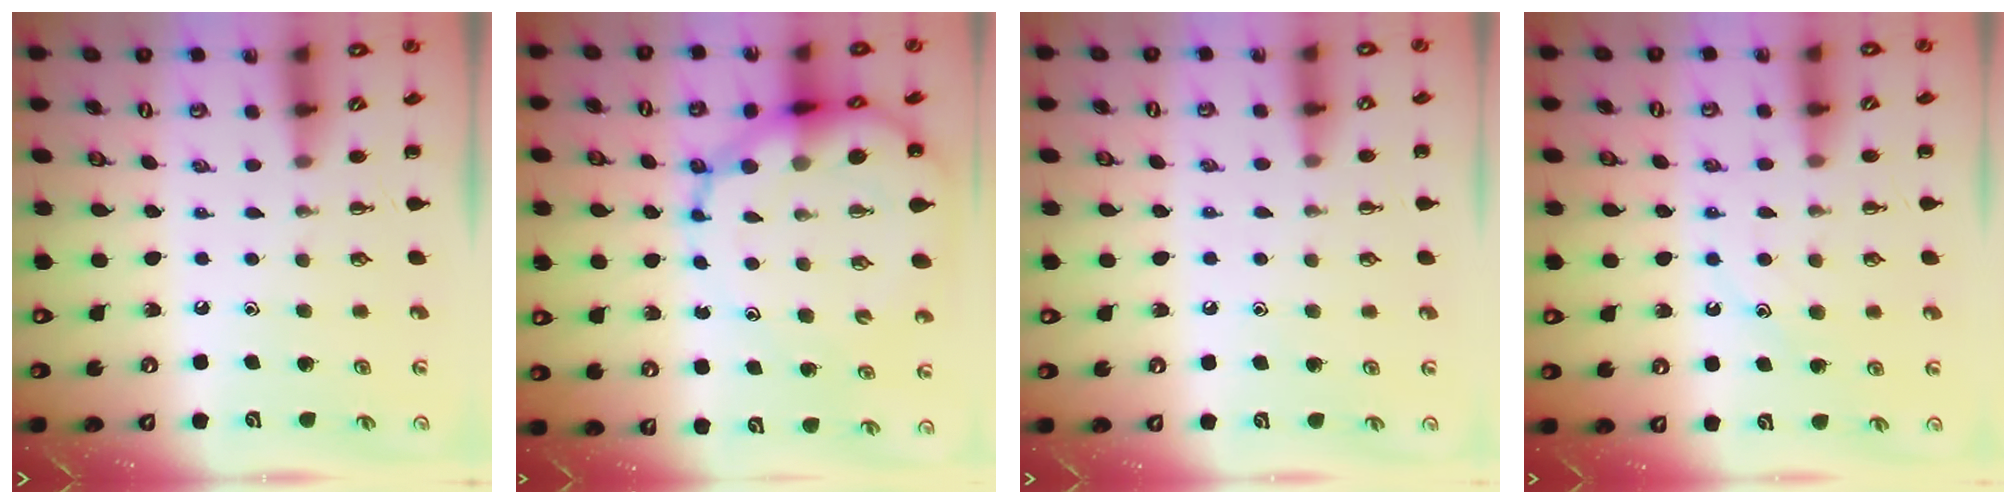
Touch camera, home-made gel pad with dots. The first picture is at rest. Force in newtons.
{"total": 15.7, "press": 15.1, "slide": 4.2}
{"total": 6.2, "press": 5.8, "slide": 2.3}
{"total": 11.7, "press": 11.6, "slide": 1.0}